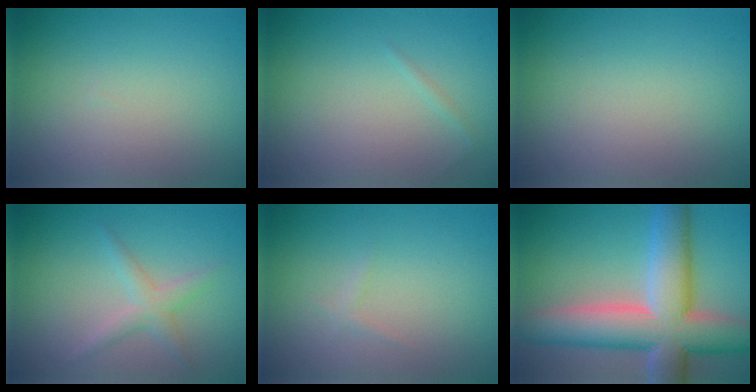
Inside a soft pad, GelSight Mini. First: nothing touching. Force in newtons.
{"total": 0.5, "press": 0.5, "slide": 0.0}
{"total": 0.0}
{"total": 2.1, "press": 2.1, "slide": 0.0}
{"total": 0.5, "press": 0.5, "slide": 0.0}
{"total": 11.6, "press": 11.6, "slide": 0.8}